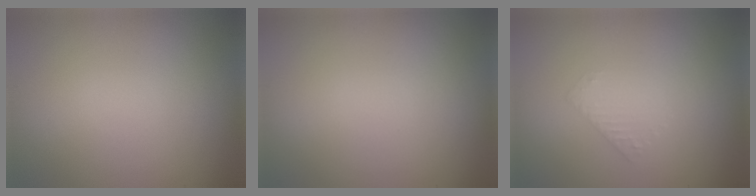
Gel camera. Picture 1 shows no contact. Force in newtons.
{"total": 0.0}
{"total": 1.3, "press": 1.3, "slide": 0.3}